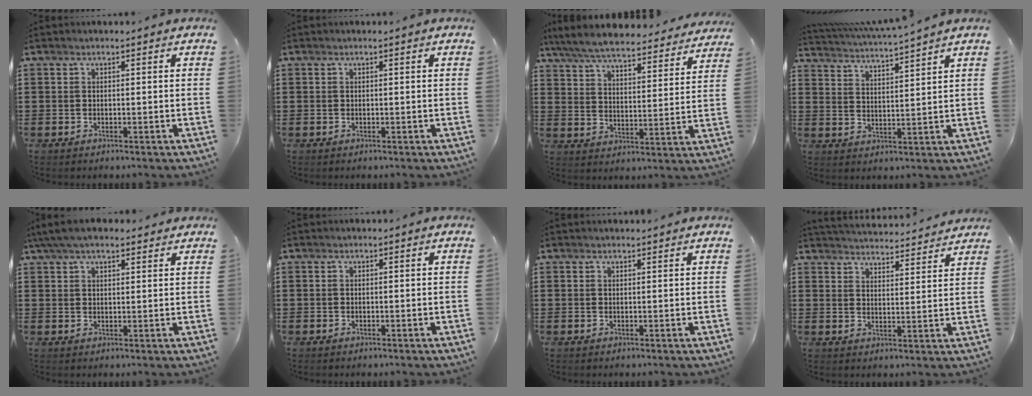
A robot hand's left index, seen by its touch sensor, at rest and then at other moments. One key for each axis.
{"total": 0.0}
{"total": 6.9, "fx": 6.6, "fy": 0.4, "fz": 2.1, "tx": -0.070, "ty": -0.039, "tz": 0.114}
{"total": 3.9, "fx": 3.8, "fy": -0.6, "fz": 0.7, "tx": -0.031, "ty": -0.028, "tz": 0.063}
{"total": 4.8, "fx": 3.7, "fy": 1.4, "fz": 2.7, "tx": -0.061, "ty": 0.003, "tz": 0.069}
{"total": 0.0}
{"total": 0.7, "fx": 0.7, "fy": 0.0, "fz": 0.1, "tx": -0.004, "ty": -0.001, "tz": 0.015}
{"total": 4.1, "fx": 4.0, "fy": -0.3, "fz": 0.2, "tx": -0.020, "ty": -0.028, "tz": 0.070}